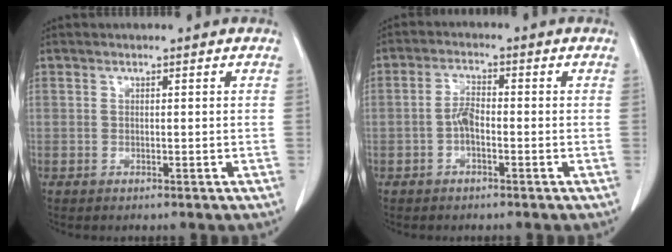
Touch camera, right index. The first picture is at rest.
{"total": 3.0, "force": [-0.9, 1.1, 2.7], "torque": [-0.051, 0.009, -0.016]}